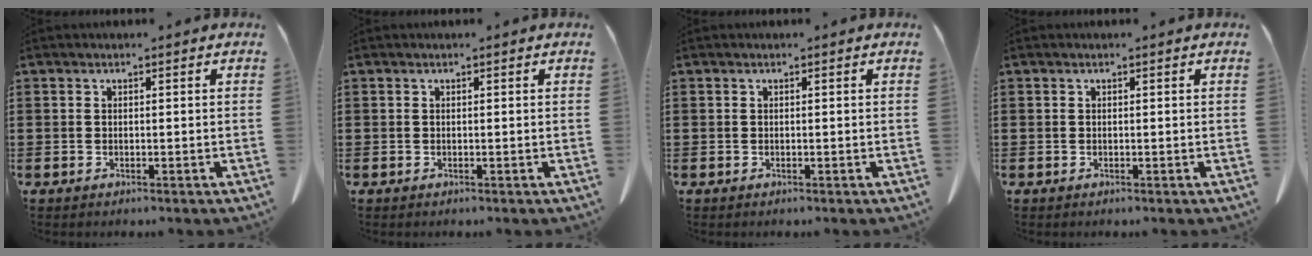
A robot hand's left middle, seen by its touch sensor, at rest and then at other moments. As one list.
[{"total": 0.0}, {"total": 0.0}, {"total": 0.0}]